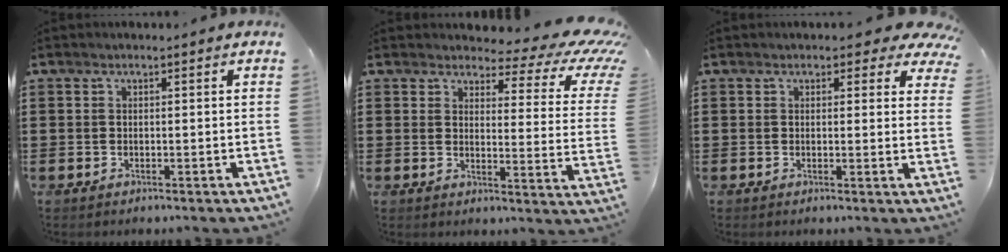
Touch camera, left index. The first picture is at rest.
{"total": 5.6, "force": [4.3, 1.5, 3.4], "torque": [-0.062, -0.030, 0.068]}
{"total": 2.5, "force": [1.9, 1.1, 1.3], "torque": [-0.018, -0.005, 0.029]}